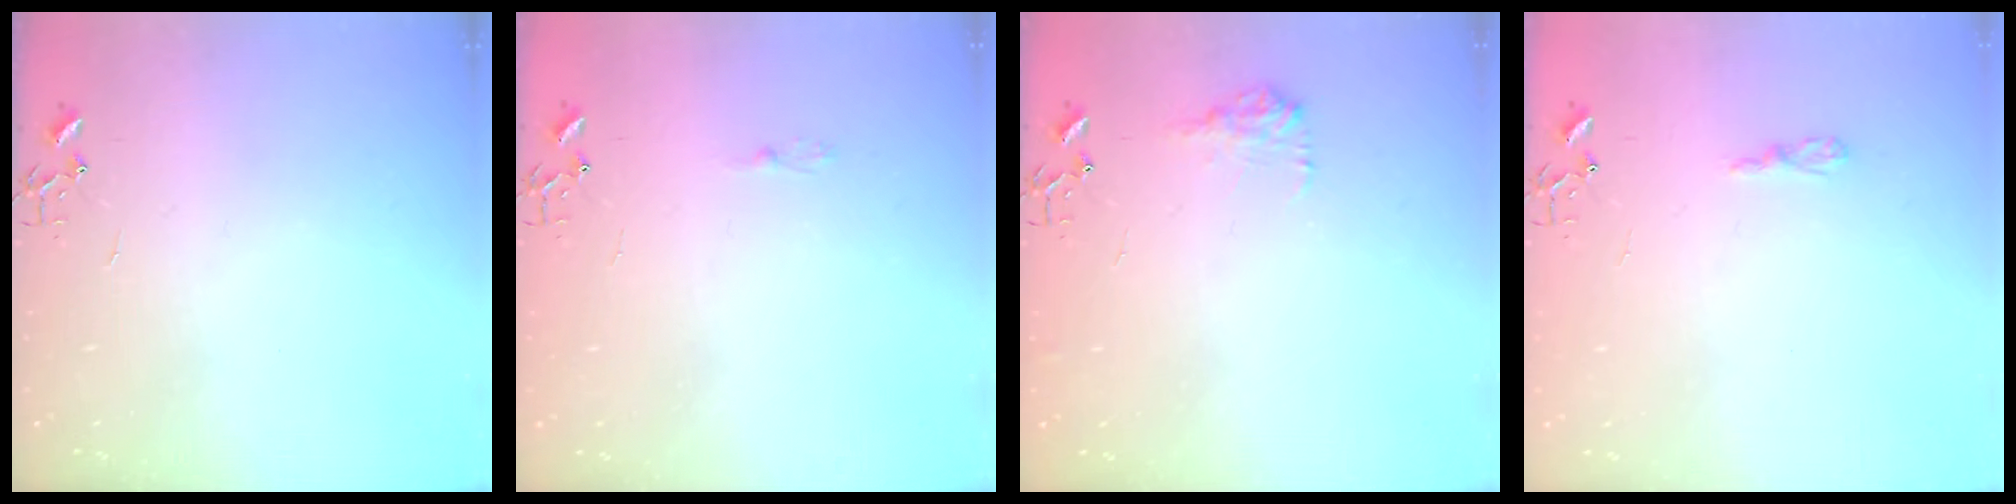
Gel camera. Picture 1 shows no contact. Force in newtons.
{"total": 2.5, "press": 2.5, "slide": 0.3}
{"total": 8.9, "press": 8.9, "slide": 0.3}
{"total": 4.8, "press": 4.7, "slide": 0.6}